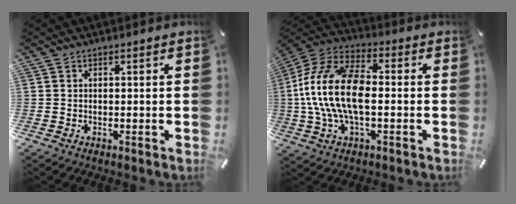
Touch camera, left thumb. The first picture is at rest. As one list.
[{"total": 16.8, "force": [-1.5, 9.0, 14.2], "torque": [-0.300, 0.002, -0.027]}]